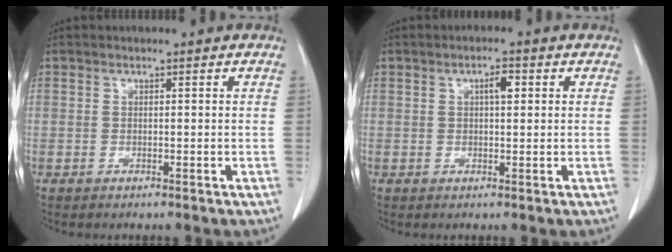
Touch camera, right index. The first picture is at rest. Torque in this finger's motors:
{"motor_torque": [0.30, -0.03, 0.08, 0.05]}